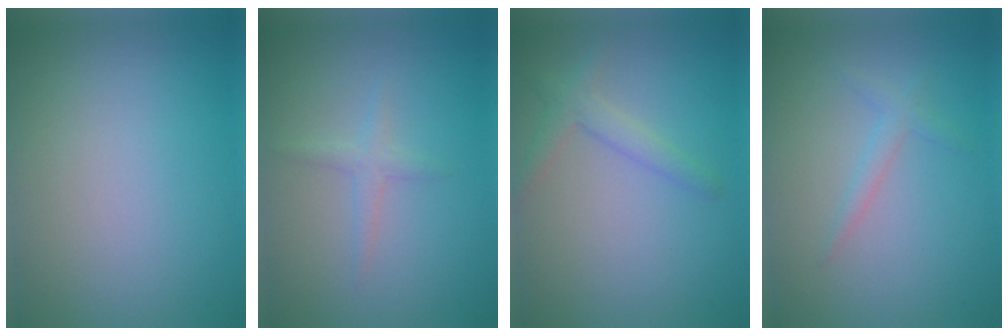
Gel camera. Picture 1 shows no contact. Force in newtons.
{"total": 1.3, "press": 1.3, "slide": 0.0}
{"total": 2.0, "press": 2.0, "slide": 0.1}
{"total": 1.3, "press": 1.3, "slide": 0.1}